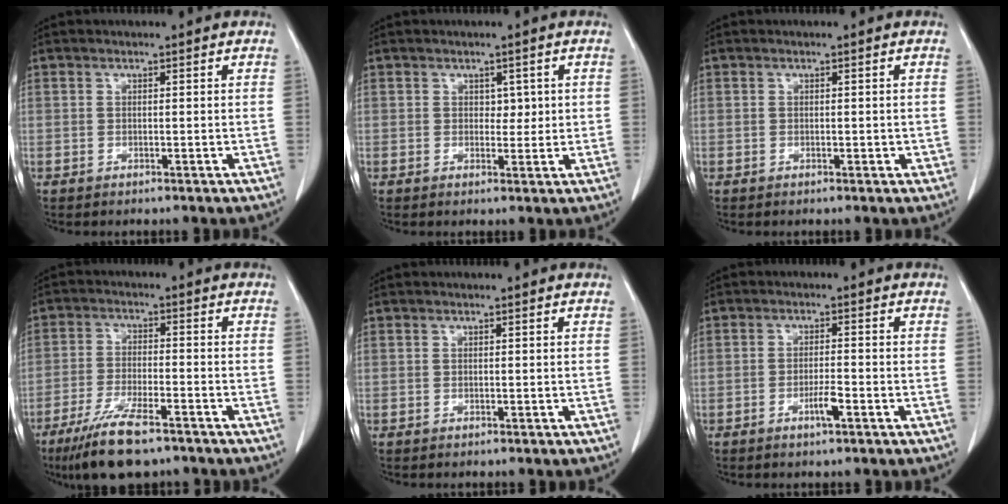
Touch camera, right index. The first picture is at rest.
{"total": 2.0, "force": [0.5, 1.5, 1.3], "torque": [-0.009, -0.001, 0.007]}
{"total": 0.9, "force": [-0.2, 0.6, 0.7], "torque": [-0.009, 0.001, 0.001]}
{"total": 10.4, "force": [-7.4, 2.1, 6.9], "torque": [-0.129, -0.022, -0.125]}
{"total": 0.0}
{"total": 2.8, "force": [-1.4, 0.2, 2.4], "torque": [-0.045, -0.001, -0.025]}